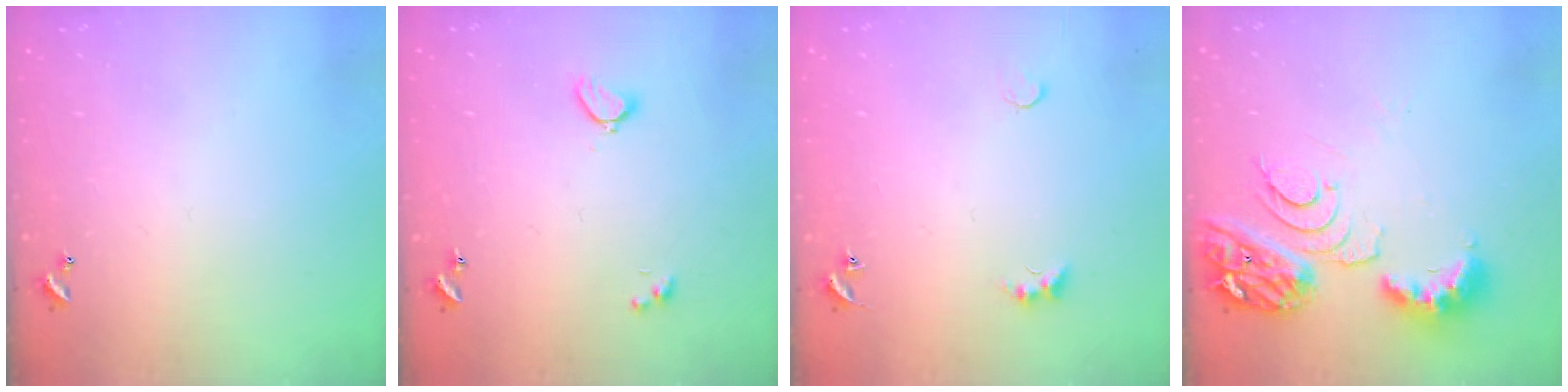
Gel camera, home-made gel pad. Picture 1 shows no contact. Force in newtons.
{"total": 2.1, "press": 2.0, "slide": 0.5}
{"total": 1.9, "press": 1.9, "slide": 0.5}
{"total": 10.1, "press": 10.0, "slide": 1.2}